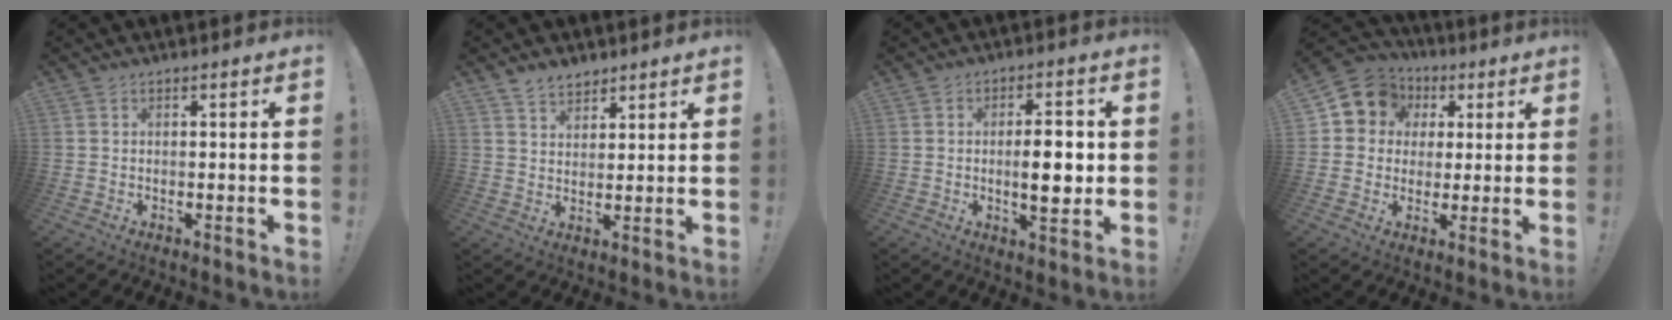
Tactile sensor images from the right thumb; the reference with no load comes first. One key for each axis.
{"total": 5.4, "fx": 4.4, "fy": 2.8, "fz": 1.2, "tx": -0.020, "ty": -0.026, "tz": 0.083}
{"total": 9.0, "fx": -0.5, "fy": 3.1, "fz": 8.4, "tx": -0.120, "ty": -0.002, "tz": -0.016}
{"total": 9.4, "fx": 2.7, "fy": 8.6, "fz": 2.8, "tx": -0.041, "ty": -0.009, "tz": 0.056}